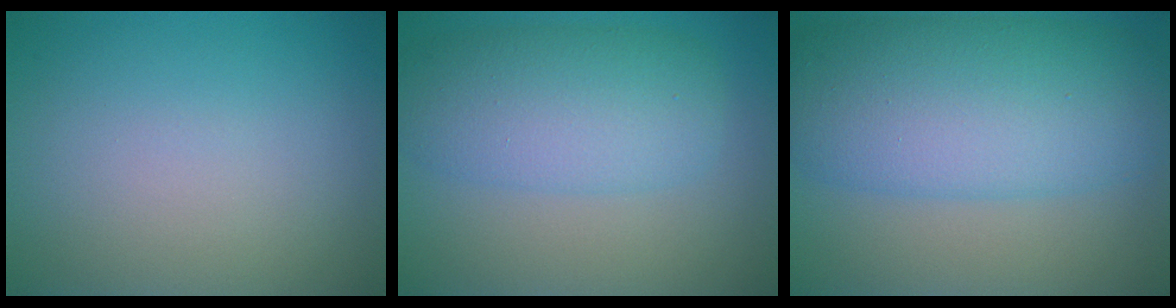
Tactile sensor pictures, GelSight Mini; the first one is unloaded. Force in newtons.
{"total": 6.5, "press": 6.5, "slide": 0.1}
{"total": 10.6, "press": 10.6, "slide": 0.1}